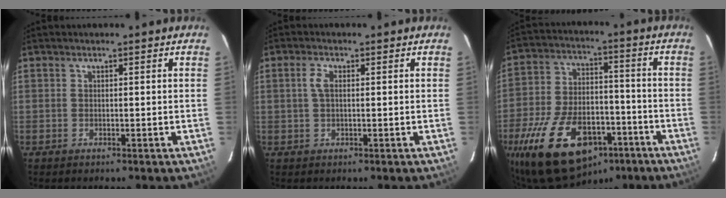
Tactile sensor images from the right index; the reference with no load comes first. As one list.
[{"total": 2.3, "force": [0.3, 1.1, 2.0], "torque": [-0.043, 0.005, 0.004]}, {"total": 24.4, "force": [-13.9, 13.2, 15.0], "torque": [-0.304, -0.007, -0.210]}]